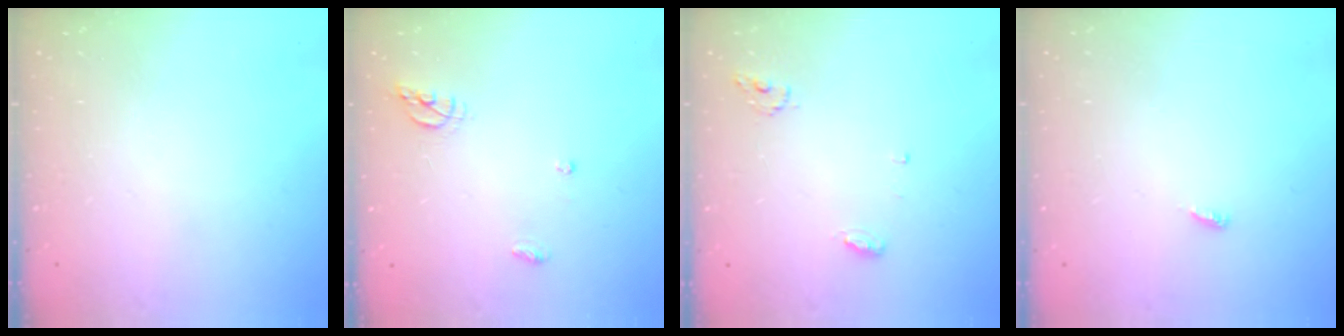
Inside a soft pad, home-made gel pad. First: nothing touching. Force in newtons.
{"total": 6.5, "press": 6.5, "slide": 0.6}
{"total": 5.1, "press": 5.1, "slide": 0.4}
{"total": 2.5, "press": 2.5, "slide": 0.2}